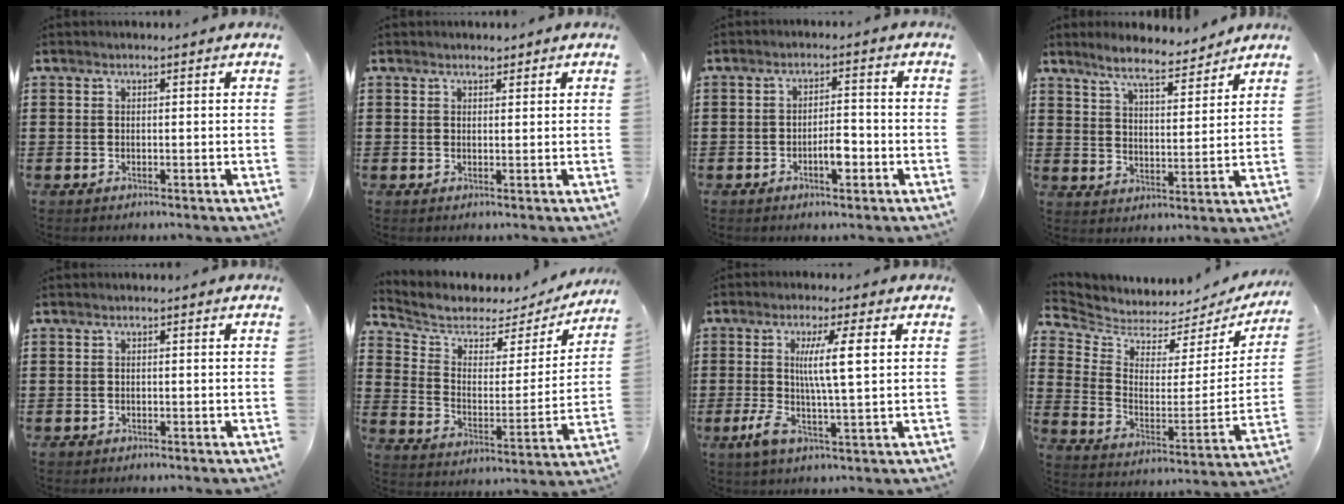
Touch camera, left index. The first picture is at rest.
{"total": 1.3, "force": [1.1, 0.4, 0.4], "torque": [-0.008, 0.003, 0.021]}
{"total": 3.7, "force": [-1.5, 1.4, 3.0], "torque": [-0.046, 0.004, -0.030]}
{"total": 6.8, "force": [6.0, 0.6, 3.1], "torque": [-0.081, -0.022, 0.106]}
{"total": 0.5, "force": [-0.4, 0.3, 0.1], "torque": [-0.004, 0.002, -0.010]}
{"total": 5.0, "force": [4.1, 2.4, 1.6], "torque": [-0.062, -0.028, 0.065]}
{"total": 8.4, "force": [1.3, 1.0, 8.3], "torque": [-0.163, 0.000, 0.015]}
{"total": 4.2, "force": [3.9, 1.4, 0.4], "torque": [-0.039, -0.044, 0.064]}